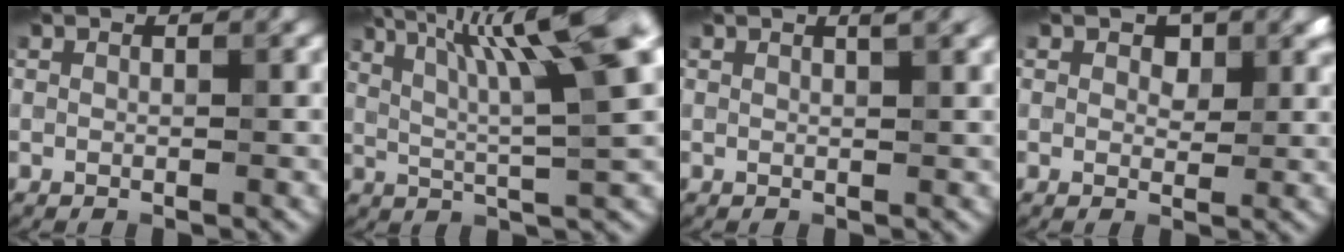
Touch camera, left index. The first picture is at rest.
{"total": 11.7, "force": [4.8, 1.9, 10.5], "torque": [-0.157, 0.019, 0.077]}
{"total": 1.3, "force": [0.8, 0.3, 1.0], "torque": [-0.007, 0.004, 0.010]}
{"total": 2.3, "force": [0.9, 1.6, 1.4], "torque": [-0.021, -0.003, 0.009]}